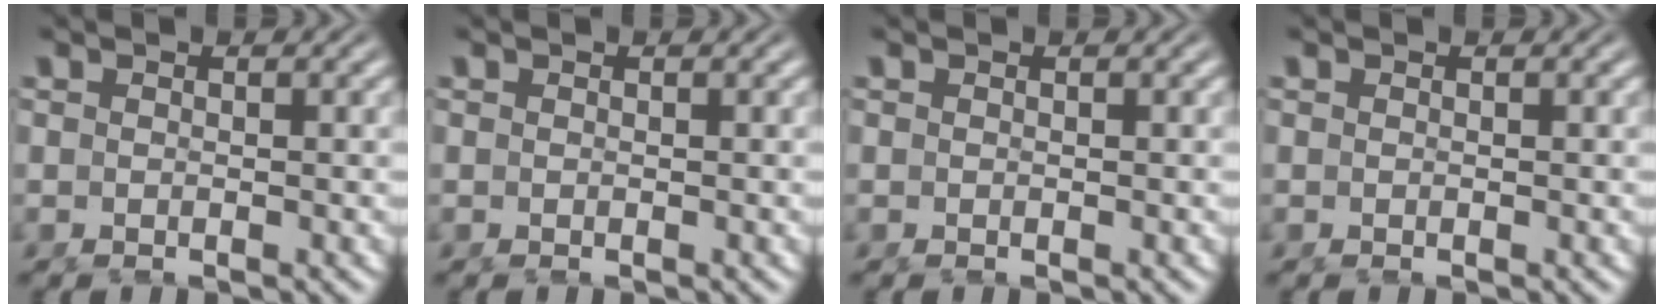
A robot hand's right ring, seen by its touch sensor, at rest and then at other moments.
{"total": 0.0}
{"total": 0.0}
{"total": 0.0}